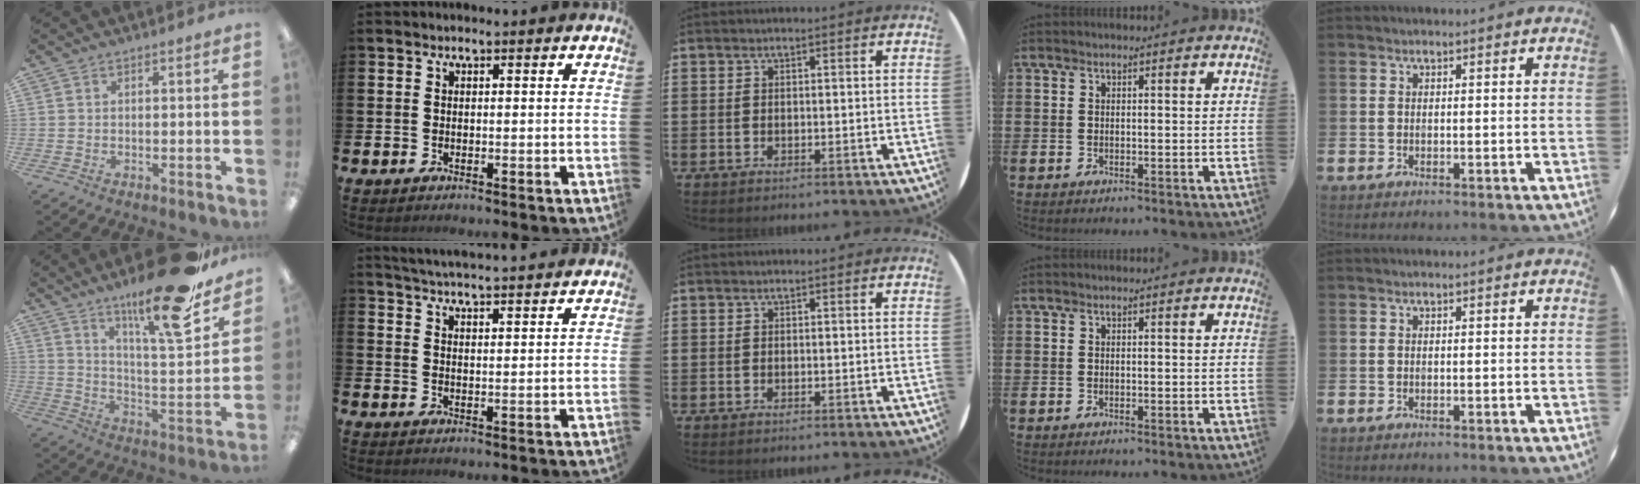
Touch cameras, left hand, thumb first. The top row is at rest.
{"thumb": {"total": 20.7, "force": [15.6, 3.9, 13.0], "torque": [-0.204, -0.104, 0.248]}, "index": {"total": 4.8, "force": [4.8, -0.5, 0.2], "torque": [-0.025, -0.034, 0.085]}}